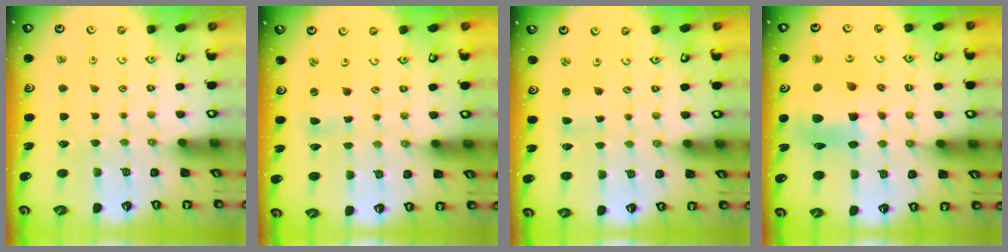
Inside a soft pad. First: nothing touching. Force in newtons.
{"total": 2.0, "press": 2.0, "slide": 0.4}
{"total": 2.7, "press": 2.7, "slide": 0.3}
{"total": 15.2, "press": 15.0, "slide": 2.4}